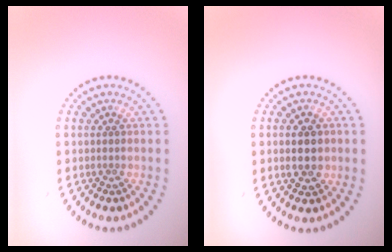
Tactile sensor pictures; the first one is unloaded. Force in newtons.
{"total": 2.8, "press": 2.8, "slide": 0.1}